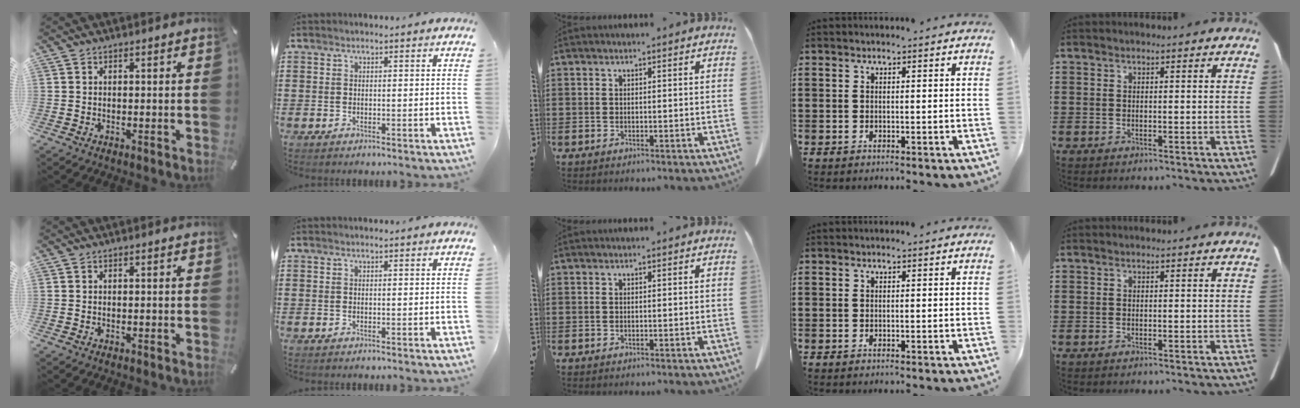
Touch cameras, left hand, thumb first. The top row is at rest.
{}